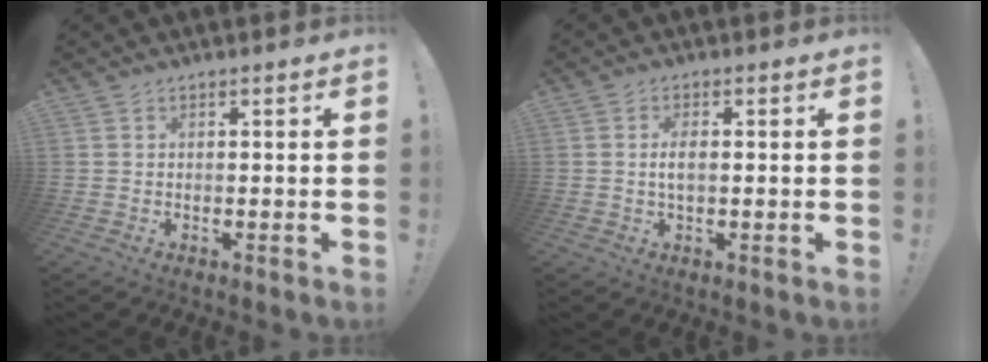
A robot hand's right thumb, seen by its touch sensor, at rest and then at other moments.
{"total": 3.0, "force": [-0.1, 1.0, 2.8], "torque": [-0.055, 0.000, -0.006]}